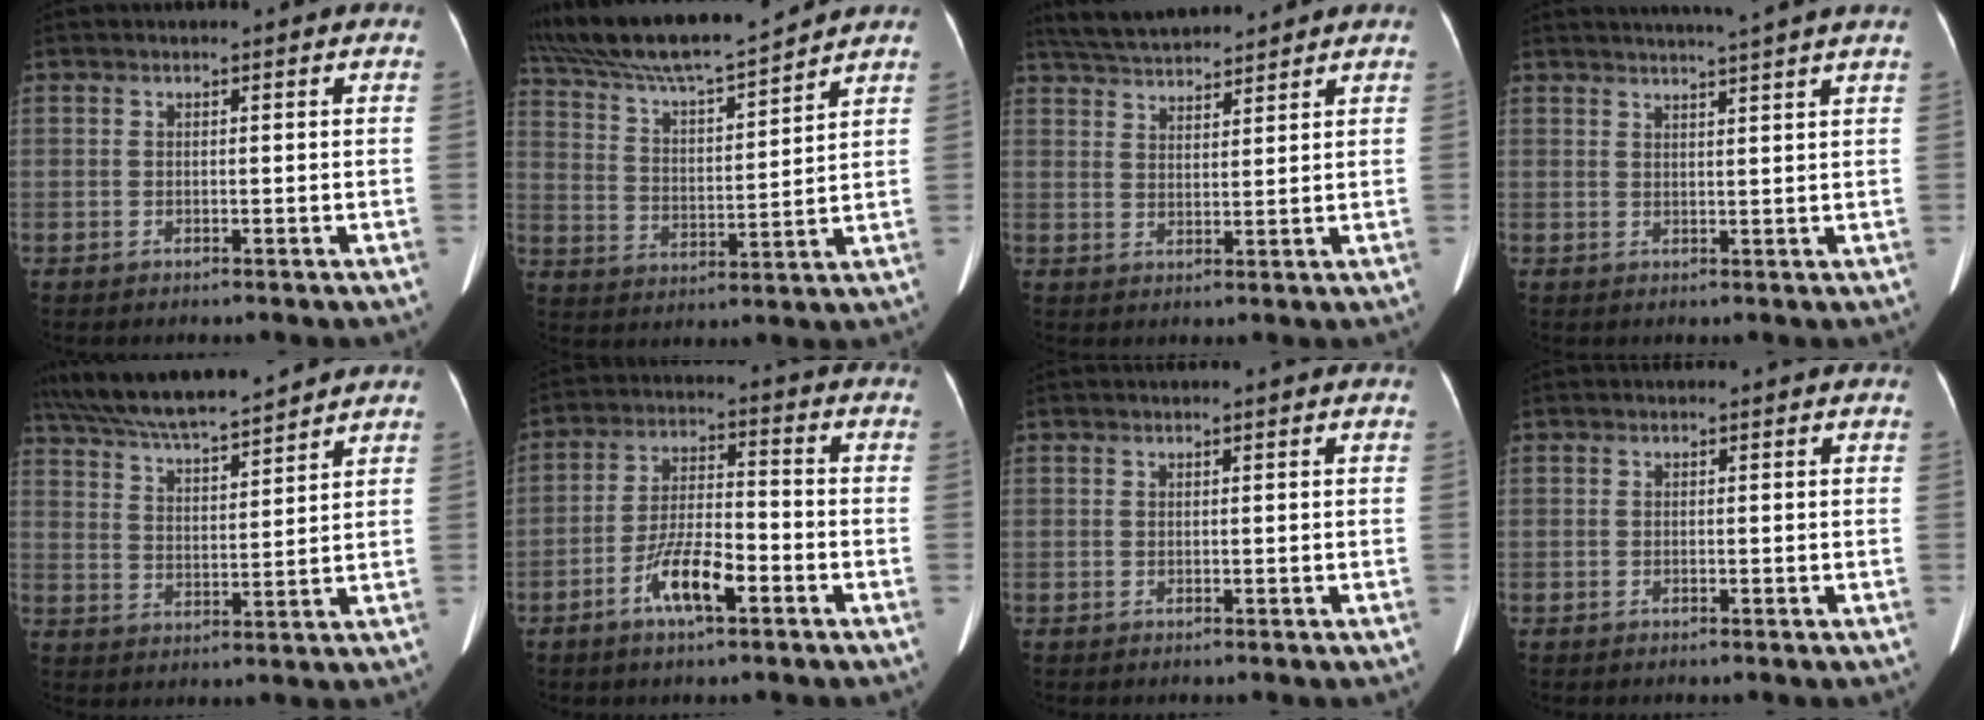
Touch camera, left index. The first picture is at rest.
{"total": 16.3, "force": [14.8, 0.5, 6.8], "torque": [-0.131, 0.013, 0.257]}
{"total": 8.3, "force": [7.9, 0.9, 2.4], "torque": [-0.049, 0.029, 0.137]}
{"total": 7.4, "force": [6.4, -1.4, 3.4], "torque": [-0.044, 0.011, 0.074]}
{"total": 15.3, "force": [13.8, 1.1, 6.7], "torque": [-0.124, 0.025, 0.234]}
{"total": 8.3, "force": [-4.2, 2.1, 6.8], "torque": [-0.135, 0.002, -0.078]}
{"total": 0.0}
{"total": 0.0}